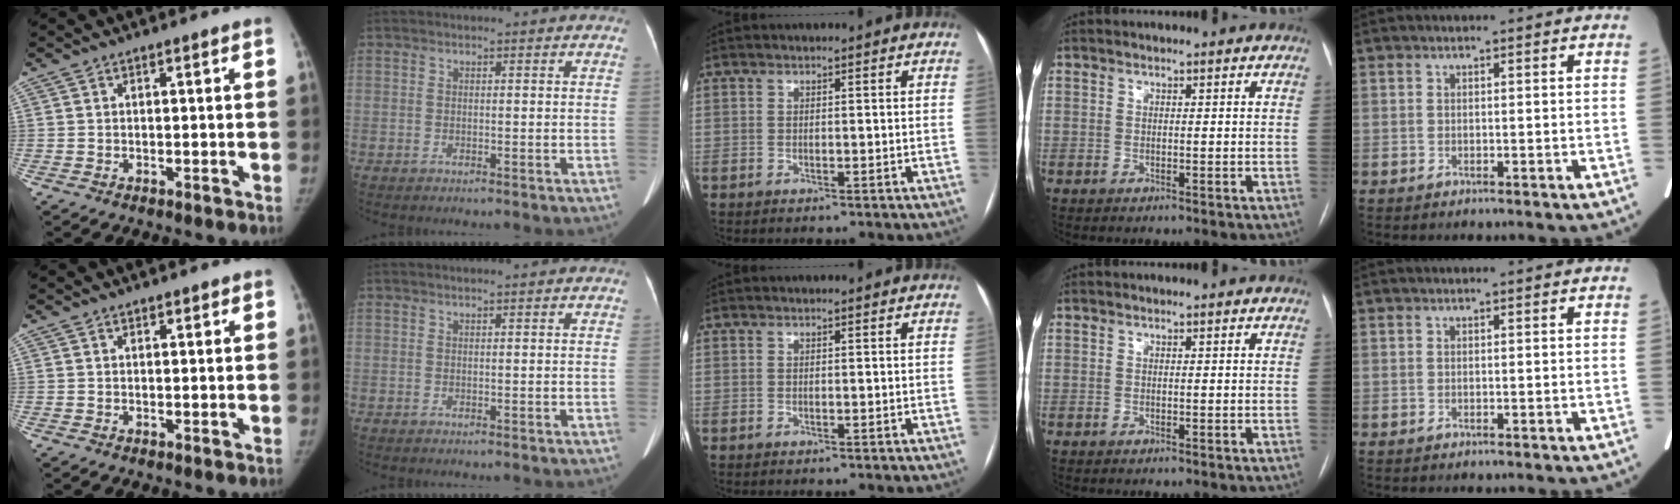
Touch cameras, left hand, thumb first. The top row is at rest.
{"thumb": {"total": 0.9, "force": [0.7, 0.5, 0.3], "torque": [0.004, -0.004, 0.007]}, "index": {"total": 1.0, "force": [0.8, -0.1, 0.6], "torque": [-0.011, 0.012, 0.017]}}